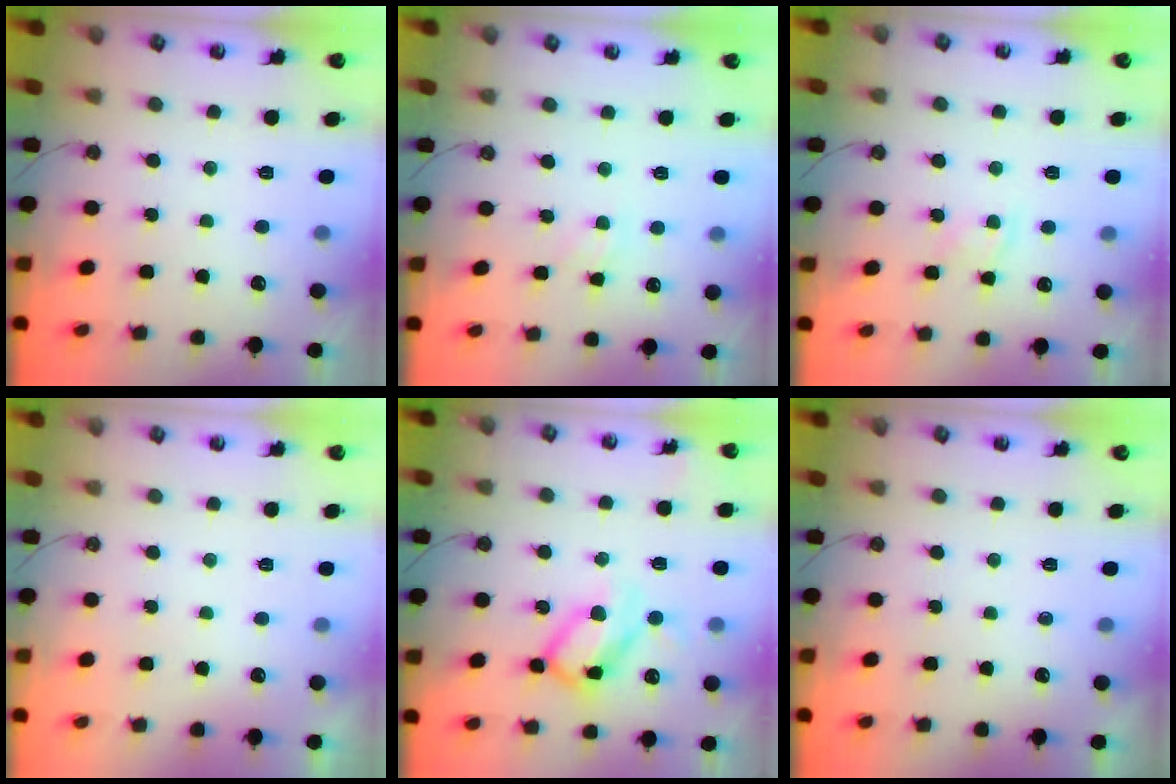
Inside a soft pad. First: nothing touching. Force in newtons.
{"total": 3.0, "press": 3.0, "slide": 0.5}
{"total": 6.0, "press": 6.0, "slide": 0.7}
{"total": 0.0}
{"total": 12.2, "press": 12.1, "slide": 1.2}
{"total": 0.0}